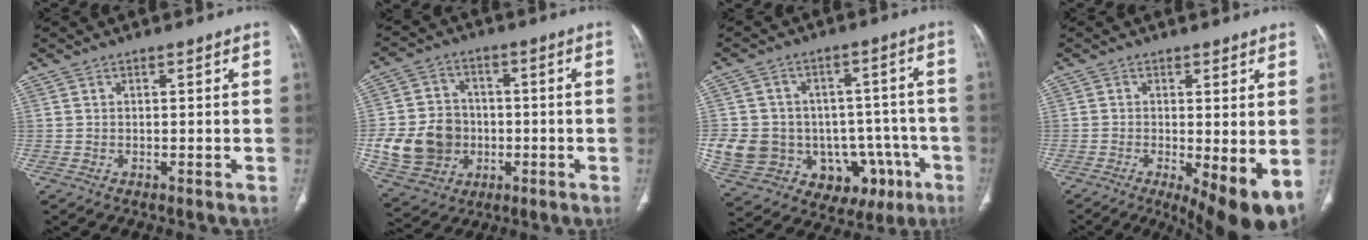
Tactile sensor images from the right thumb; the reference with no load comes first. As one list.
[{"total": 13.9, "force": [-2.0, 11.9, 6.8], "torque": [-0.106, 0.013, -0.023]}, {"total": 23.0, "force": [-6.0, 18.1, 12.9], "torque": [-0.208, 0.056, -0.058]}, {"total": 10.9, "force": [-2.6, 3.4, 10.1], "torque": [-0.148, -0.025, -0.031]}]